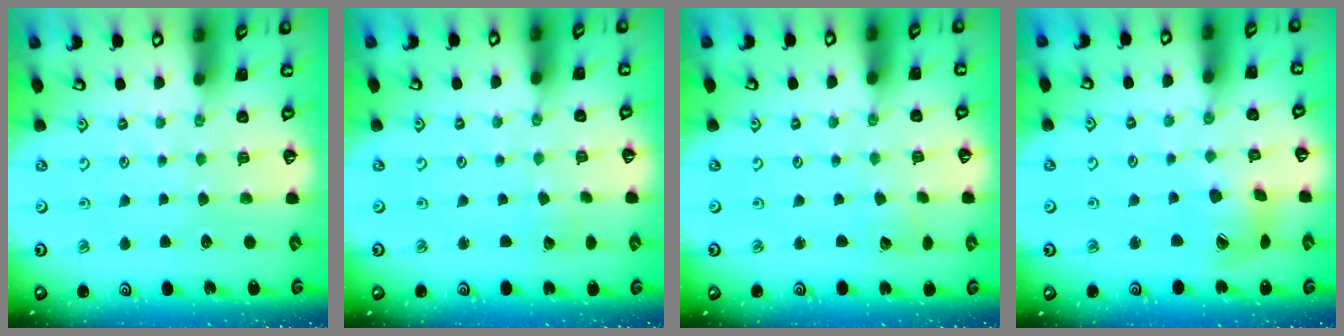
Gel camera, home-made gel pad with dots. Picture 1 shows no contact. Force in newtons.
{"total": 2.0, "press": 2.0, "slide": 0.2}
{"total": 2.3, "press": 2.3, "slide": 0.1}
{"total": 9.5, "press": 9.4, "slide": 1.2}